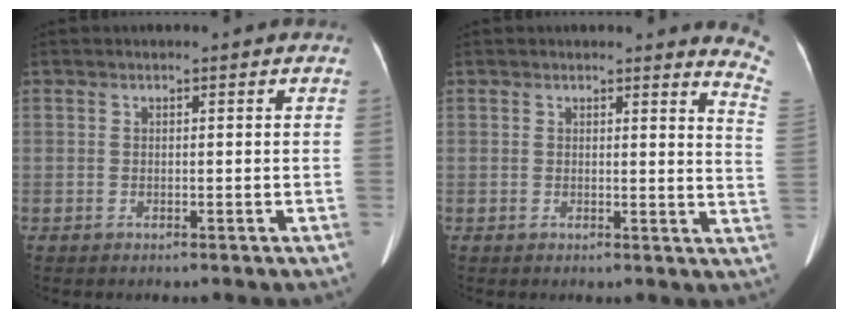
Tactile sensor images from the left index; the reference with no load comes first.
{"total": 6.5, "force": [6.4, -0.3, 1.1], "torque": [-0.006, -0.077, 0.036]}